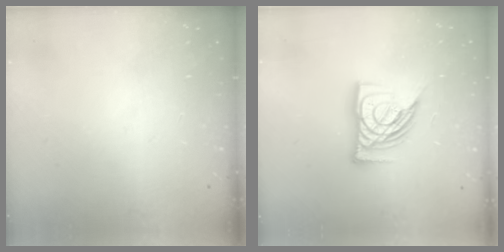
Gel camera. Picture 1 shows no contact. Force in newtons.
{"total": 14.1, "press": 14.0, "slide": 1.8}